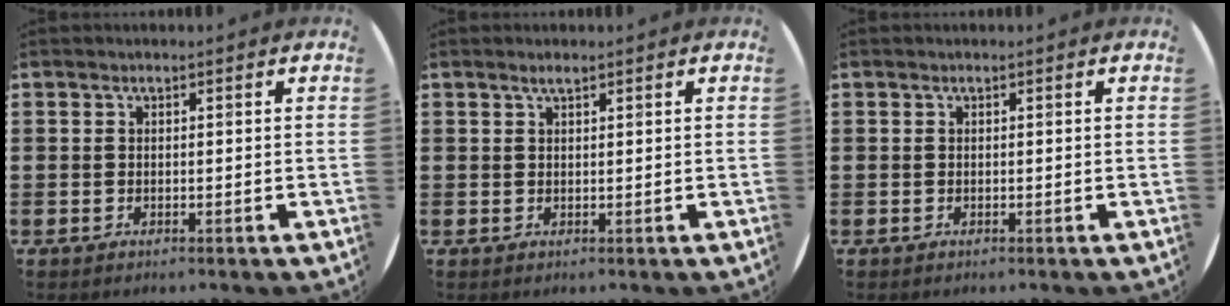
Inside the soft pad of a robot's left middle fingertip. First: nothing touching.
{"total": 1.1, "force": [0.9, 0.1, 0.6], "torque": [-0.011, 0.003, 0.015]}
{"total": 0.0}